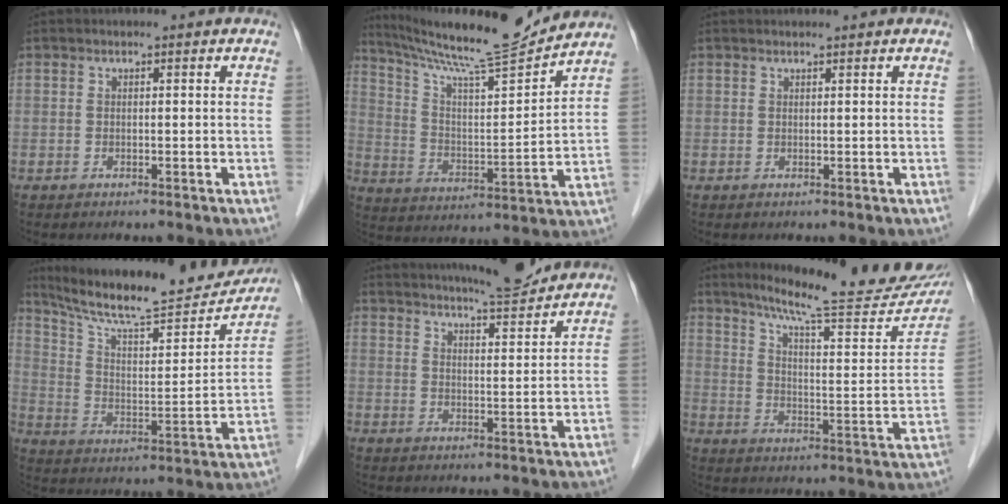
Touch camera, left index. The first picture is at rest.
{"total": 16.8, "force": [15.6, -0.4, 6.3], "torque": [-0.114, -0.017, 0.254]}
{"total": 1.4, "force": [1.3, 0.0, 0.4], "torque": [-0.004, 0.013, 0.023]}
{"total": 22.0, "force": [19.8, 3.1, 9.1], "torque": [-0.148, -0.015, 0.296]}
{"total": 10.9, "force": [10.2, 0.3, 3.8], "torque": [-0.061, -0.003, 0.144]}
{"total": 25.2, "force": [21.6, 2.5, 12.9], "torque": [-0.186, -0.053, 0.280]}